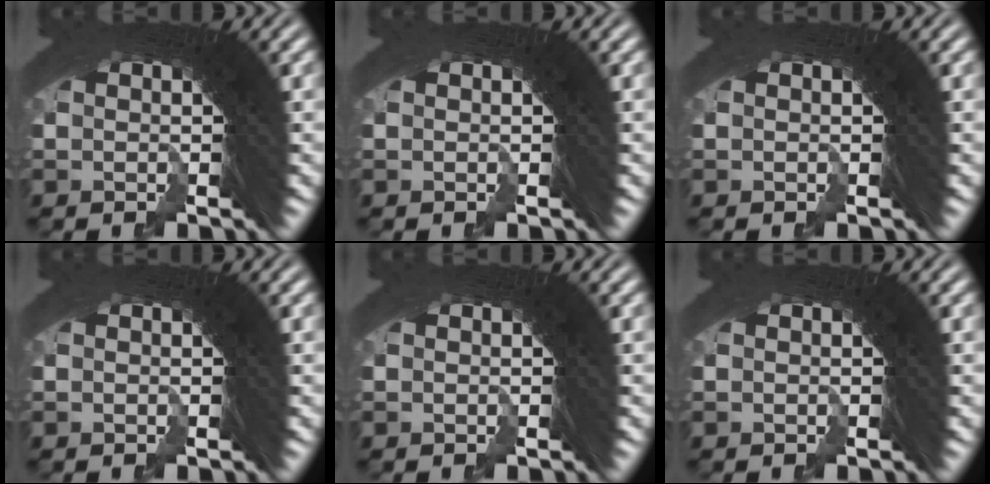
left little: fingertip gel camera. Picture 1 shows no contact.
{"total": 0.0}
{"total": 0.0}
{"total": 0.0}
{"total": 0.0}
{"total": 0.0}